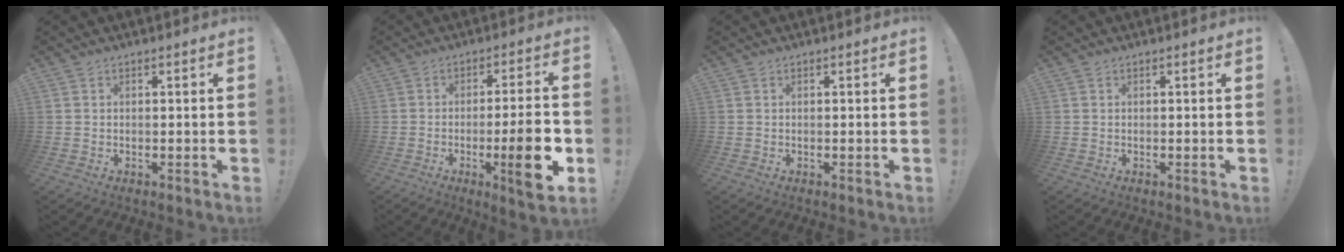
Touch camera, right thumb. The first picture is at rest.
{"total": 13.1, "force": [-3.4, 2.1, 12.5], "torque": [-0.164, 0.004, -0.049]}
{"total": 0.0}
{"total": 0.0}